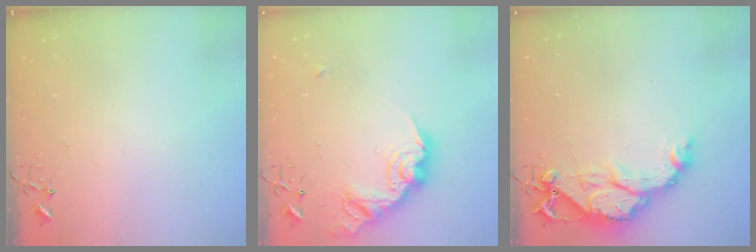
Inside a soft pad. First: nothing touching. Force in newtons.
{"total": 16.0, "press": 16.0, "slide": 1.0}
{"total": 14.0, "press": 13.9, "slide": 1.3}